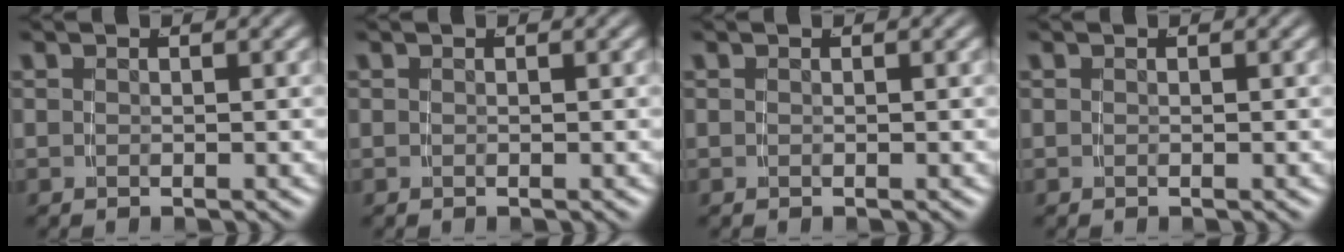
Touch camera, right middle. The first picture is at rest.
{"total": 0.0}
{"total": 0.0}
{"total": 0.0}